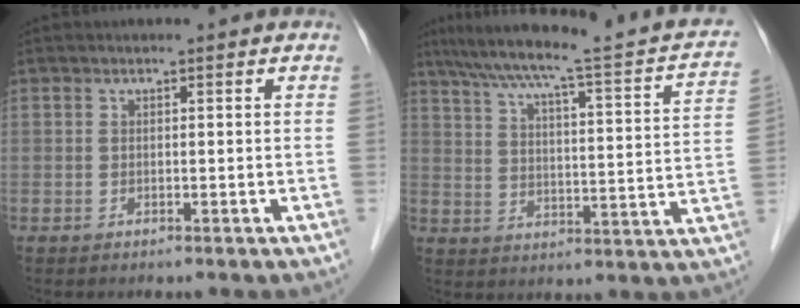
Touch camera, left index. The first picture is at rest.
{"total": 22.7, "force": [18.8, 1.4, 12.8], "torque": [-0.197, -0.007, 0.237]}